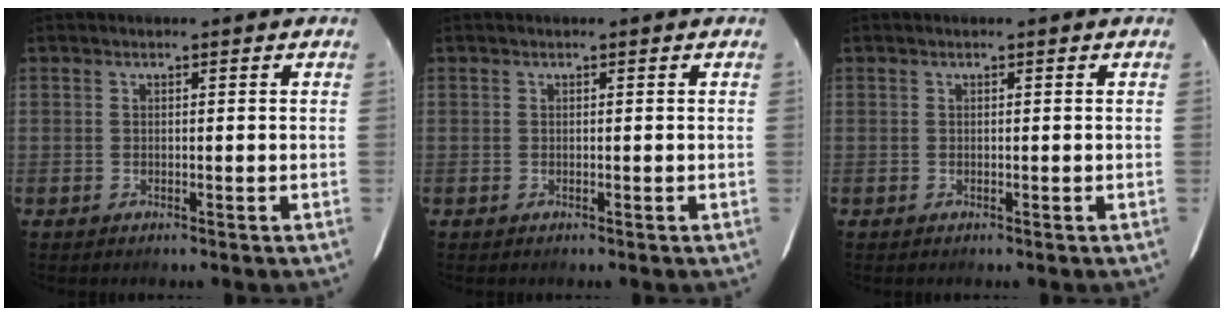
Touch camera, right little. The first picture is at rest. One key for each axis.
{"total": 0.0}
{"total": 0.0}